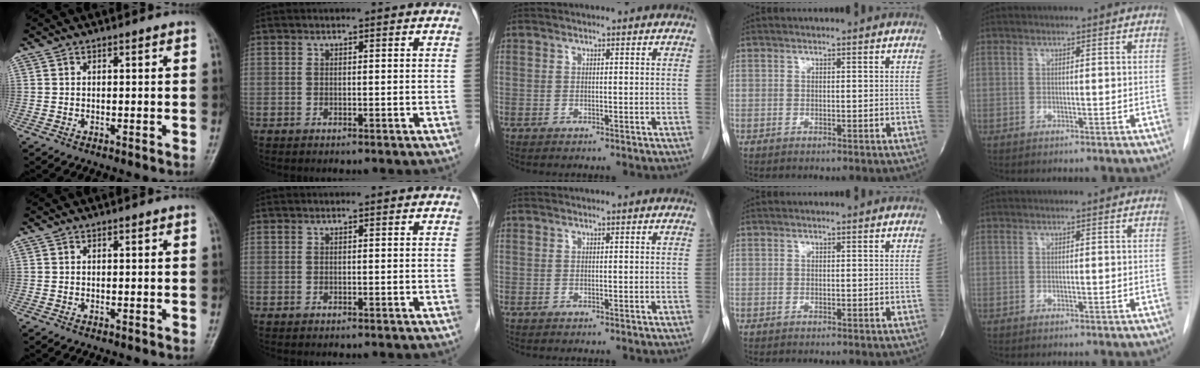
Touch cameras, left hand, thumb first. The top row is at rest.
{}